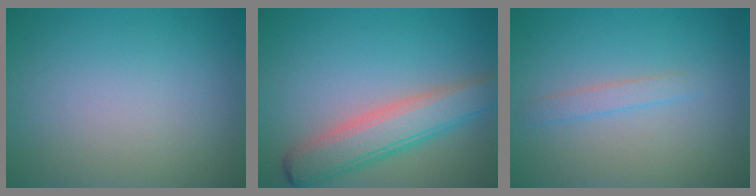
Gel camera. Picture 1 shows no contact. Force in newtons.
{"total": 5.3, "press": 5.3, "slide": 0.1}
{"total": 1.3, "press": 1.3, "slide": 0.1}